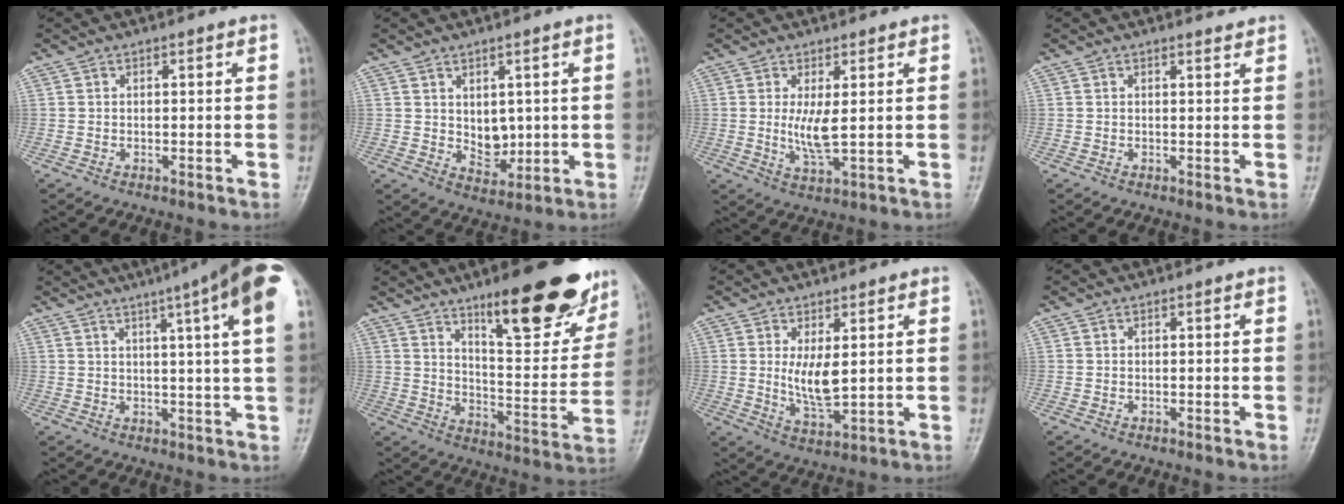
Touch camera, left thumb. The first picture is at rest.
{"total": 5.1, "force": [0.7, 3.7, 3.4], "torque": [-0.031, -0.016, 0.027]}
{"total": 4.6, "force": [0.6, 1.1, 4.4], "torque": [-0.091, -0.018, 0.017]}
{"total": 0.9, "force": [0.9, -0.1, -0.3], "torque": [0.005, -0.011, 0.013]}
{"total": 15.5, "force": [8.0, 0.9, 13.3], "torque": [-0.182, 0.004, 0.090]}
{"total": 23.2, "force": [14.9, 7.0, 16.4], "torque": [-0.179, -0.077, 0.221]}
{"total": 5.9, "force": [1.2, 2.3, 5.3], "torque": [-0.091, -0.023, 0.032]}
{"total": 0.0}